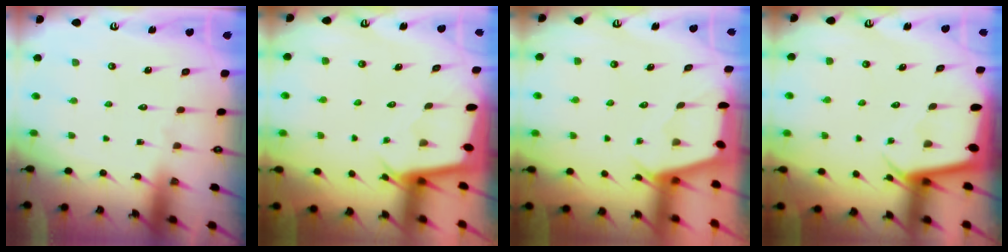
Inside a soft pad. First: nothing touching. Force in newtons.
{"total": 2.1, "press": 2.1, "slide": 0.0}
{"total": 2.2, "press": 2.1, "slide": 0.3}
{"total": 2.6, "press": 2.6, "slide": 0.4}